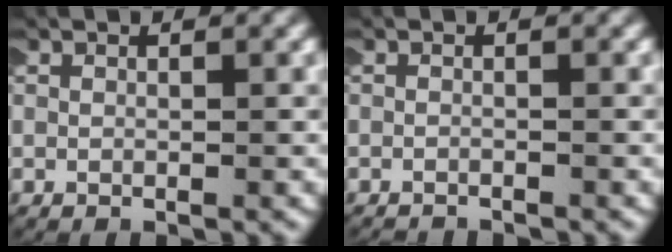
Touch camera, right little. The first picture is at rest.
{"total": 1.4, "force": [-1.4, 0.0, -0.2], "torque": [-0.006, -0.009, -0.019]}